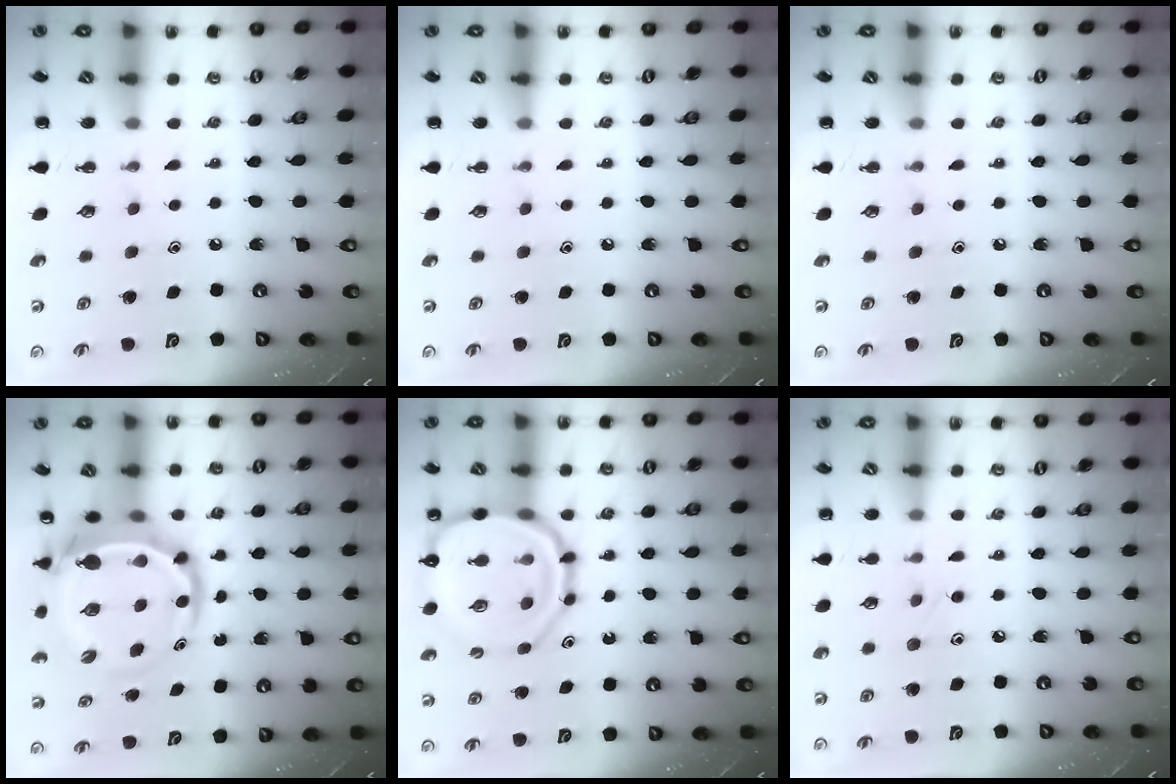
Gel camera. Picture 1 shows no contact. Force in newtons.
{"total": 0.0}
{"total": 0.0}
{"total": 9.1, "press": 8.7, "slide": 2.5}
{"total": 17.0, "press": 16.8, "slide": 2.5}
{"total": 7.0, "press": 6.7, "slide": 2.0}